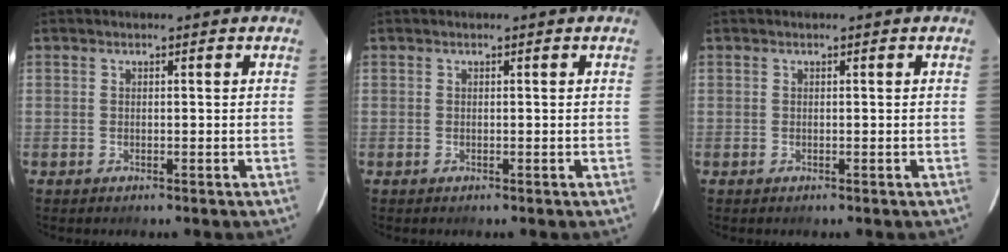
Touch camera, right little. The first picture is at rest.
{"total": 0.0}
{"total": 0.0}